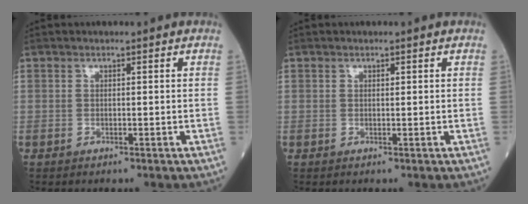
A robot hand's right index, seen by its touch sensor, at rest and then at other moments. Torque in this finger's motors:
{"motor_torque": [-0.12, -0.02, -0.04, -0.01]}